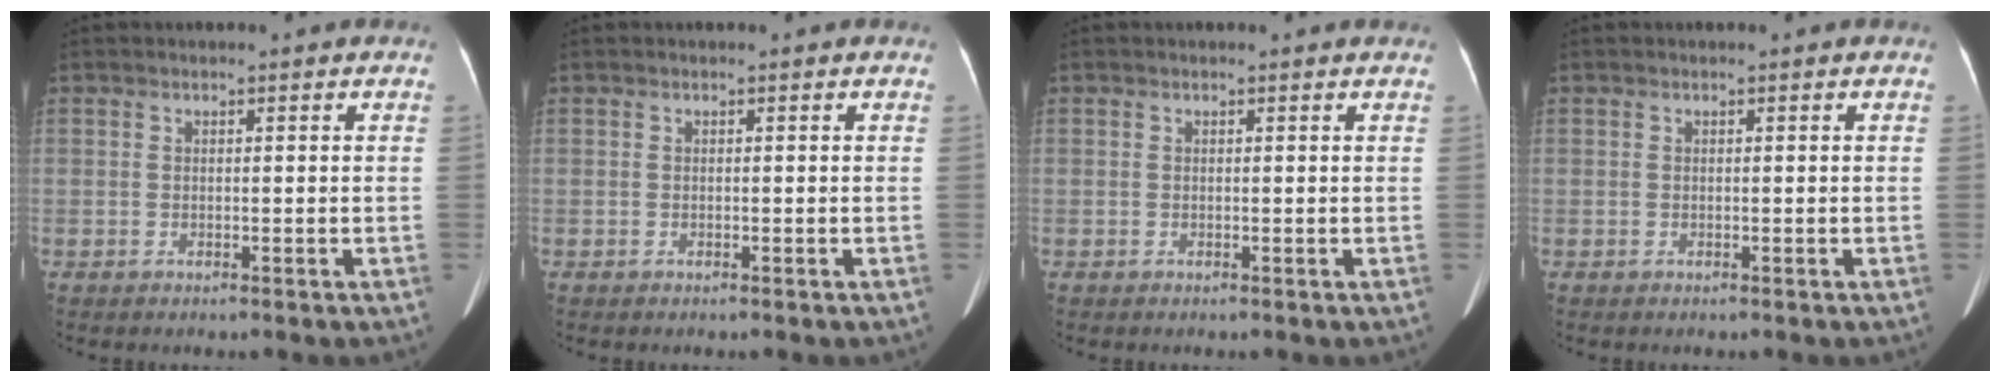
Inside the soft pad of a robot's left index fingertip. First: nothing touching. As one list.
[{"total": 0.0}, {"total": 0.5, "force": [0.5, 0.2, 0.1], "torque": [-0.008, 0.004, 0.000]}, {"total": 0.0}]